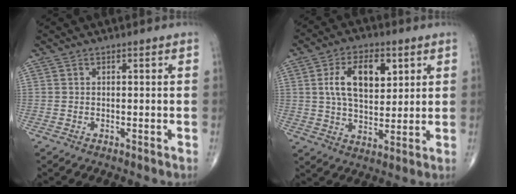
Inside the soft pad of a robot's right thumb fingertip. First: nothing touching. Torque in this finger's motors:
{"motor_torque": [0.83, 2.54, 1.14, 0.42, 0.11]}